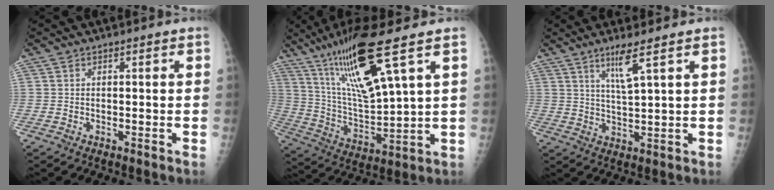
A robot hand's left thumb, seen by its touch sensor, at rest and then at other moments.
{"total": 18.2, "force": [10.1, 2.5, 14.9], "torque": [-0.279, -0.045, 0.197]}
{"total": 5.7, "force": [3.3, -0.2, 4.6], "torque": [-0.094, -0.027, 0.068]}